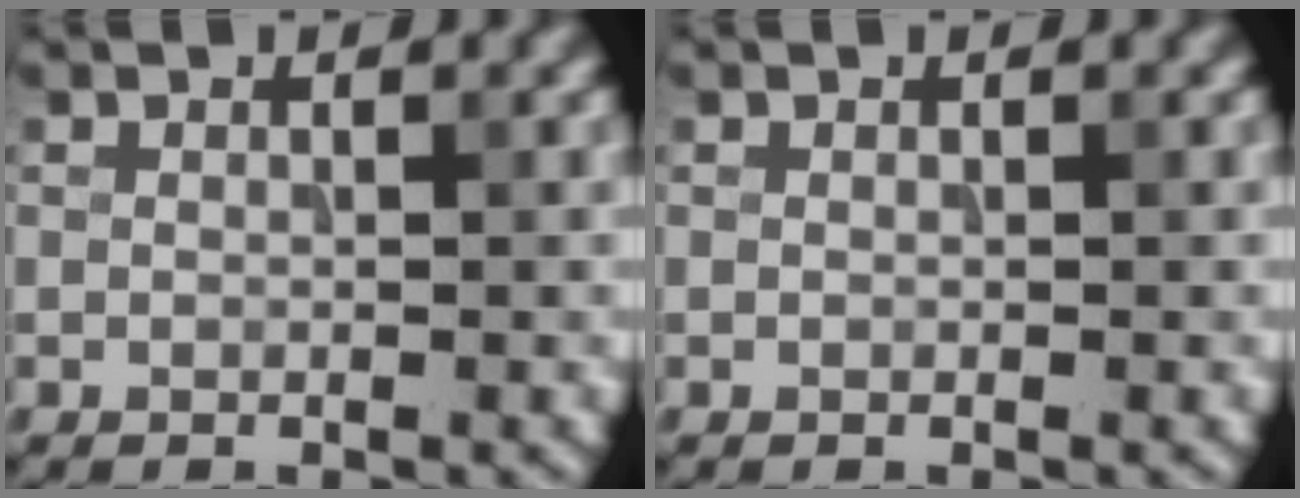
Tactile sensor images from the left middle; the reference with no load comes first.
{"total": 0.0}